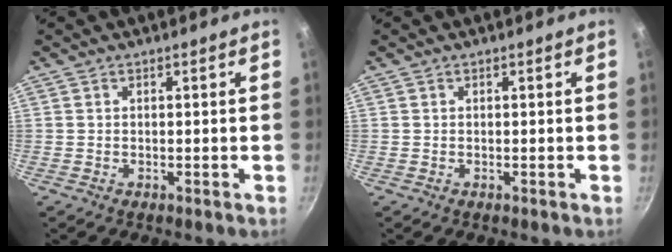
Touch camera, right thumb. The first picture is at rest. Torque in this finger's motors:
{"motor_torque": [0.00, 0.00, 0.11, -0.08, 0.01]}